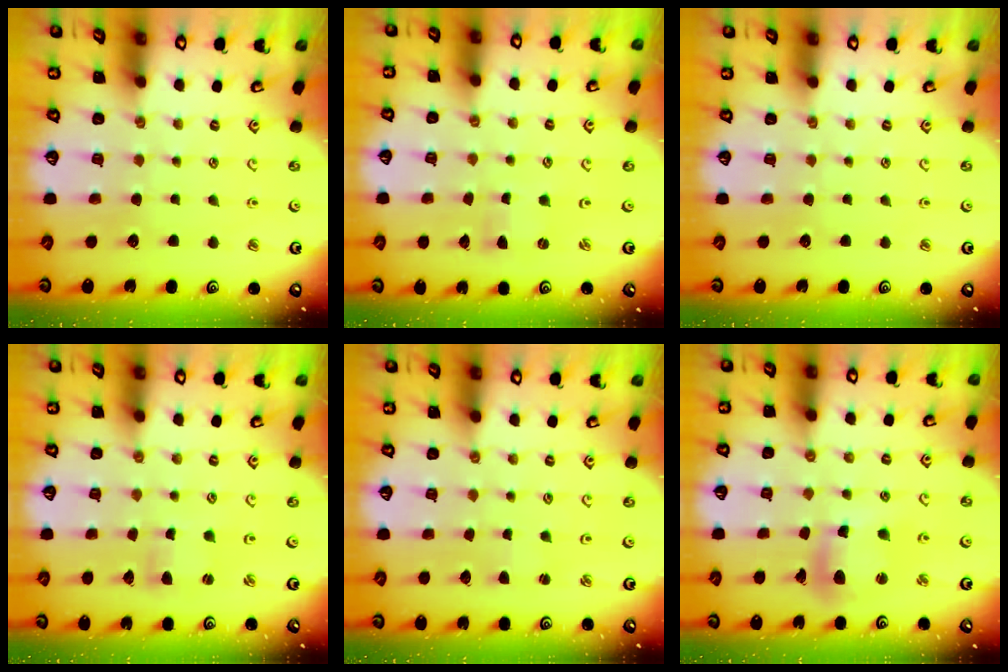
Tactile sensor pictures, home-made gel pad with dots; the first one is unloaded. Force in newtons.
{"total": 0.0}
{"total": 0.0}
{"total": 1.6, "press": 1.6, "slide": 0.2}
{"total": 1.5, "press": 1.5, "slide": 0.1}
{"total": 11.9, "press": 11.8, "slide": 1.6}